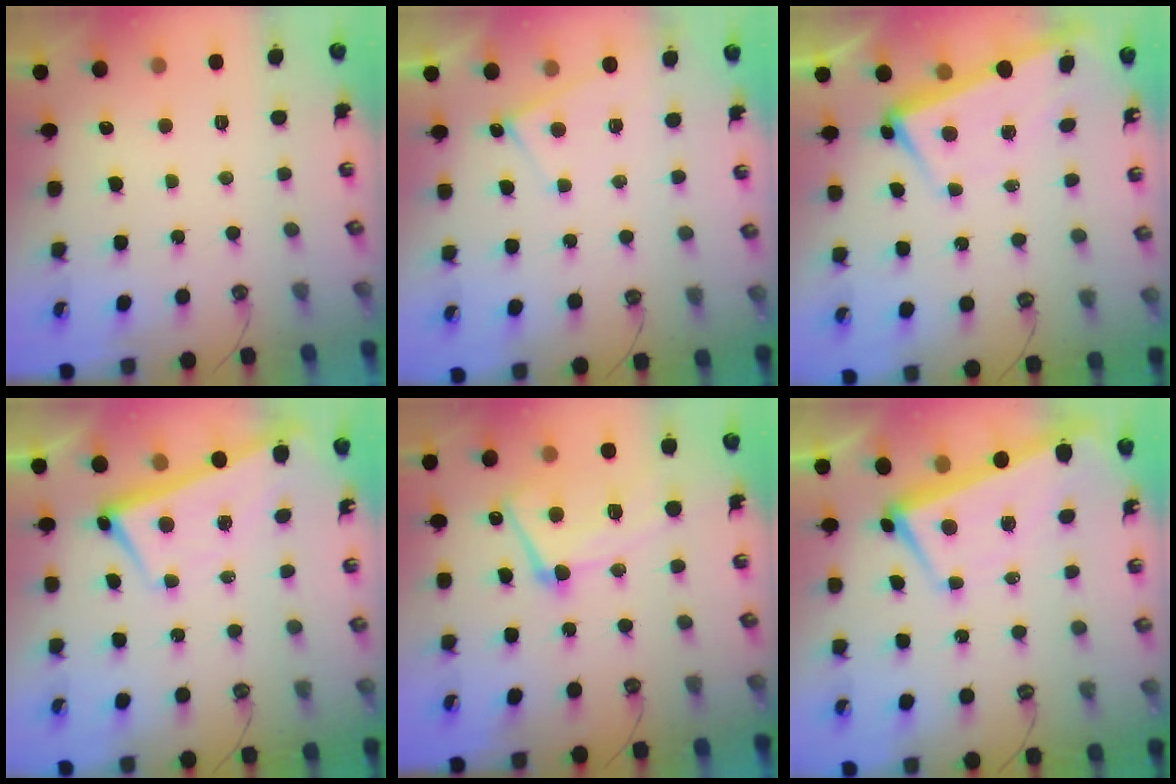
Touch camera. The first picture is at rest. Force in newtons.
{"total": 1.3, "press": 1.3, "slide": 0.3}
{"total": 2.9, "press": 2.8, "slide": 1.0}
{"total": 2.6, "press": 2.5, "slide": 0.6}
{"total": 11.6, "press": 11.5, "slide": 1.2}
{"total": 3.0, "press": 2.1, "slide": 2.0}